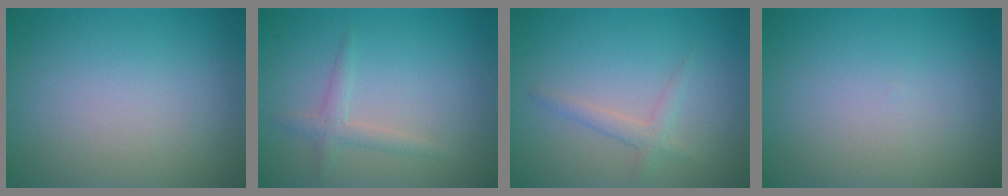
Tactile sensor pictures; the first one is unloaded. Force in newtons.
{"total": 1.6, "press": 1.6, "slide": 0.0}
{"total": 1.6, "press": 1.6, "slide": 0.1}
{"total": 0.0}